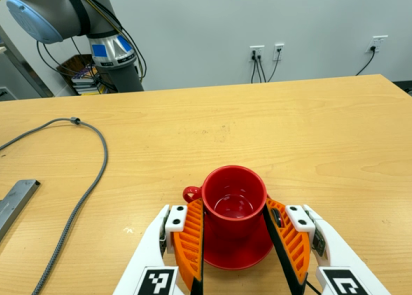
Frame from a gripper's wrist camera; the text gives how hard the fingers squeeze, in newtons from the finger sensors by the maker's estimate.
{"total": 2.7, "left": 2.1, "right": 3.2}